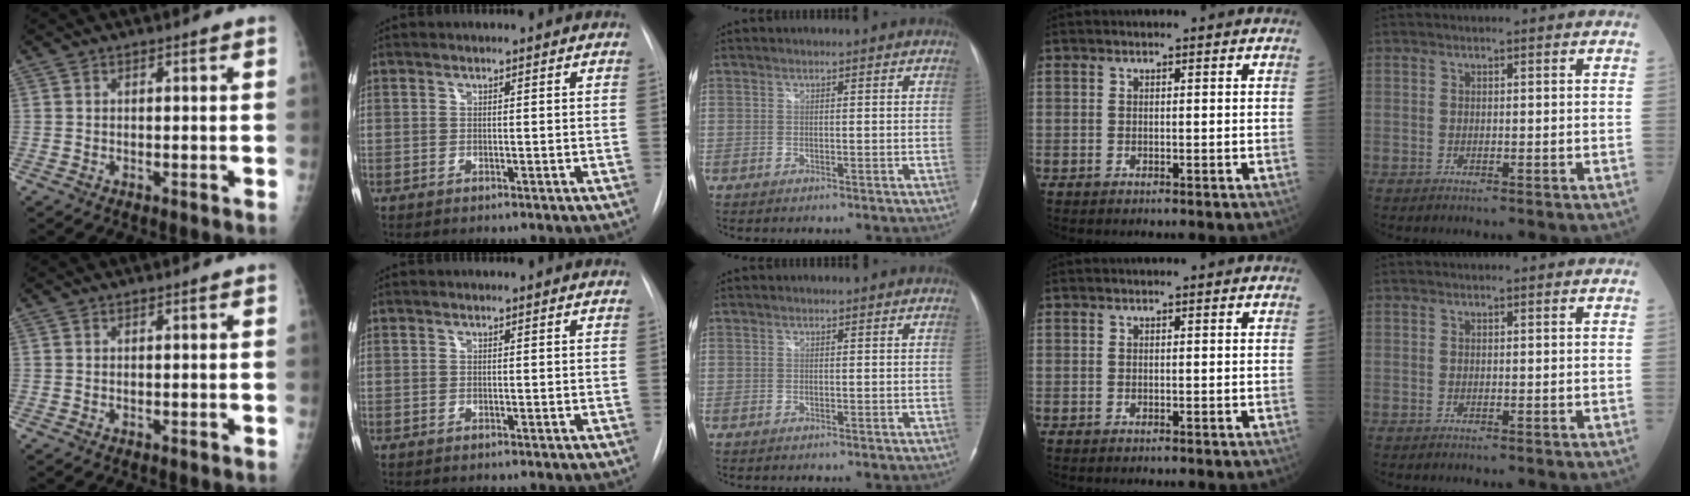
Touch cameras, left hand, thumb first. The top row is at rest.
{}